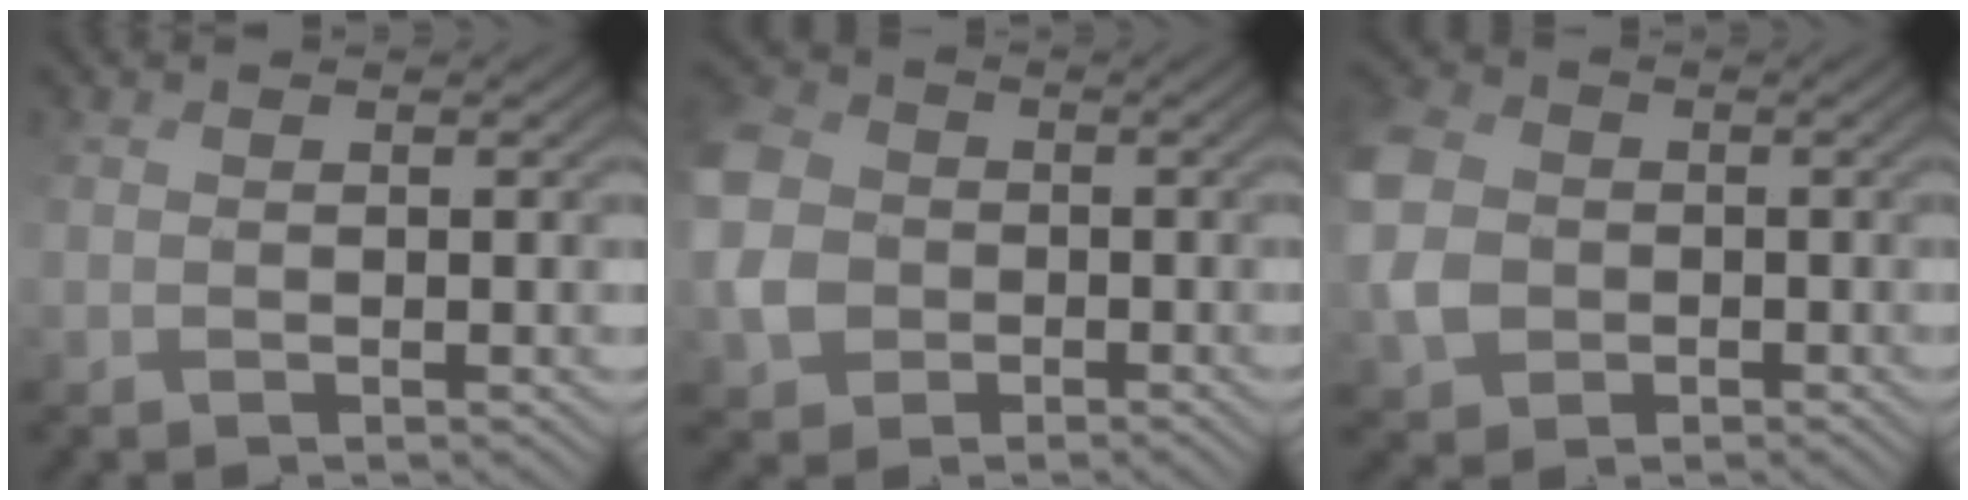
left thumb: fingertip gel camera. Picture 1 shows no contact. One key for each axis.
{"total": 5.9, "fx": -0.8, "fy": 5.2, "fz": 2.6, "tx": -0.081, "ty": 0.004, "tz": -0.029}
{"total": 6.0, "fx": -0.3, "fy": 5.2, "fz": 2.9, "tx": -0.093, "ty": 0.003, "tz": -0.018}